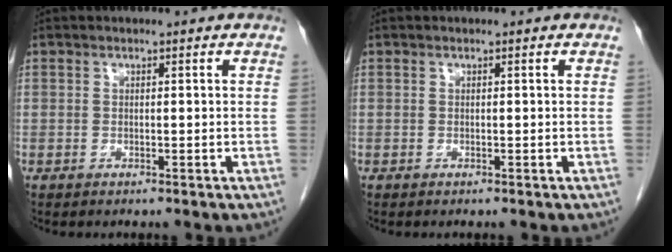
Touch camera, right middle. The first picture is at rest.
{"total": 0.0}